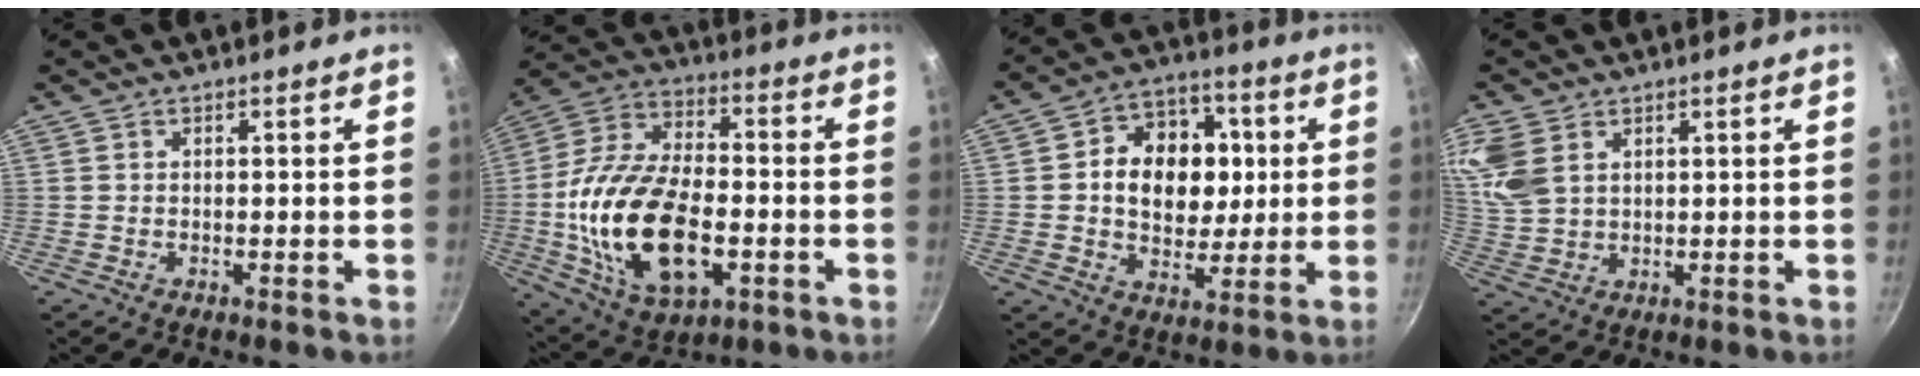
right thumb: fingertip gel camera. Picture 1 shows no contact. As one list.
[{"total": 23.4, "force": [-4.3, 13.0, 19.0], "torque": [-0.358, 0.025, -0.075]}, {"total": 15.6, "force": [1.8, 12.1, 9.7], "torque": [-0.106, 0.012, 0.022]}, {"total": 9.0, "force": [4.1, 5.8, 5.5], "torque": [-0.110, -0.008, 0.090]}]